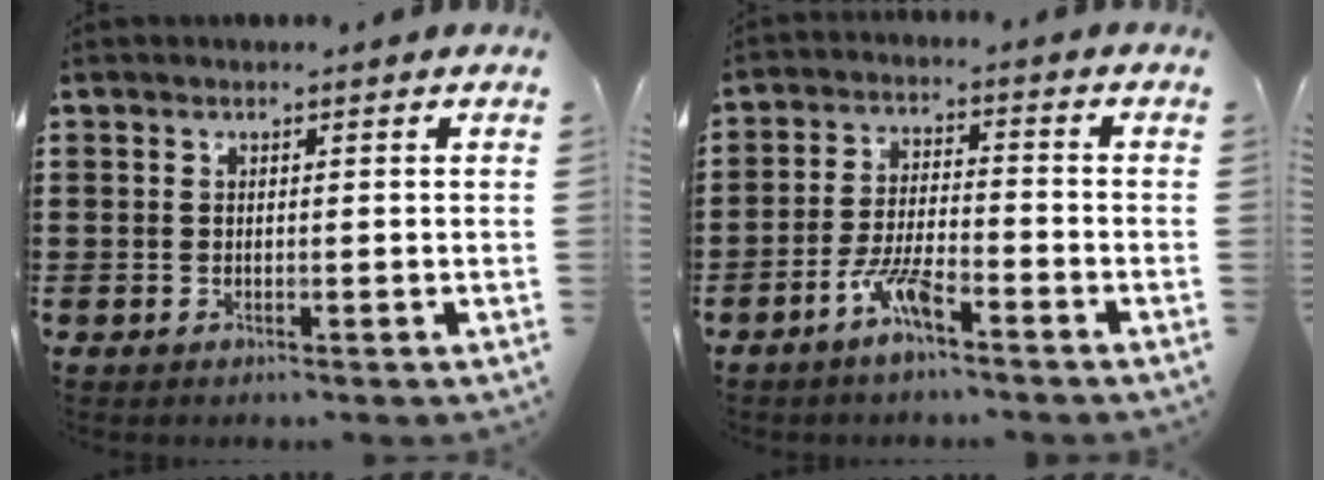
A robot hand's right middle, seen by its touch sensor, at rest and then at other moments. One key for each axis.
{"total": 5.9, "fx": -4.2, "fy": 1.1, "fz": 4.1, "tx": -0.094, "ty": -0.001, "tz": -0.080}